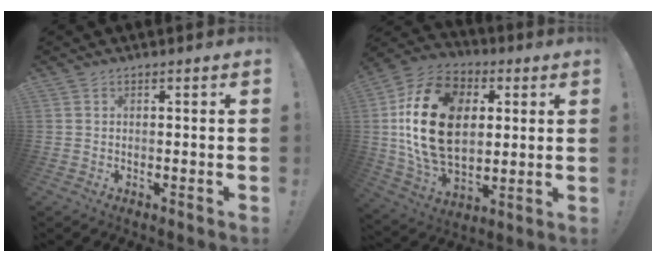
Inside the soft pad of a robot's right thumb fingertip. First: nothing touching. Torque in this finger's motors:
{"motor_torque": [1.84, 3.17, 2.08, -0.07, 0.75]}